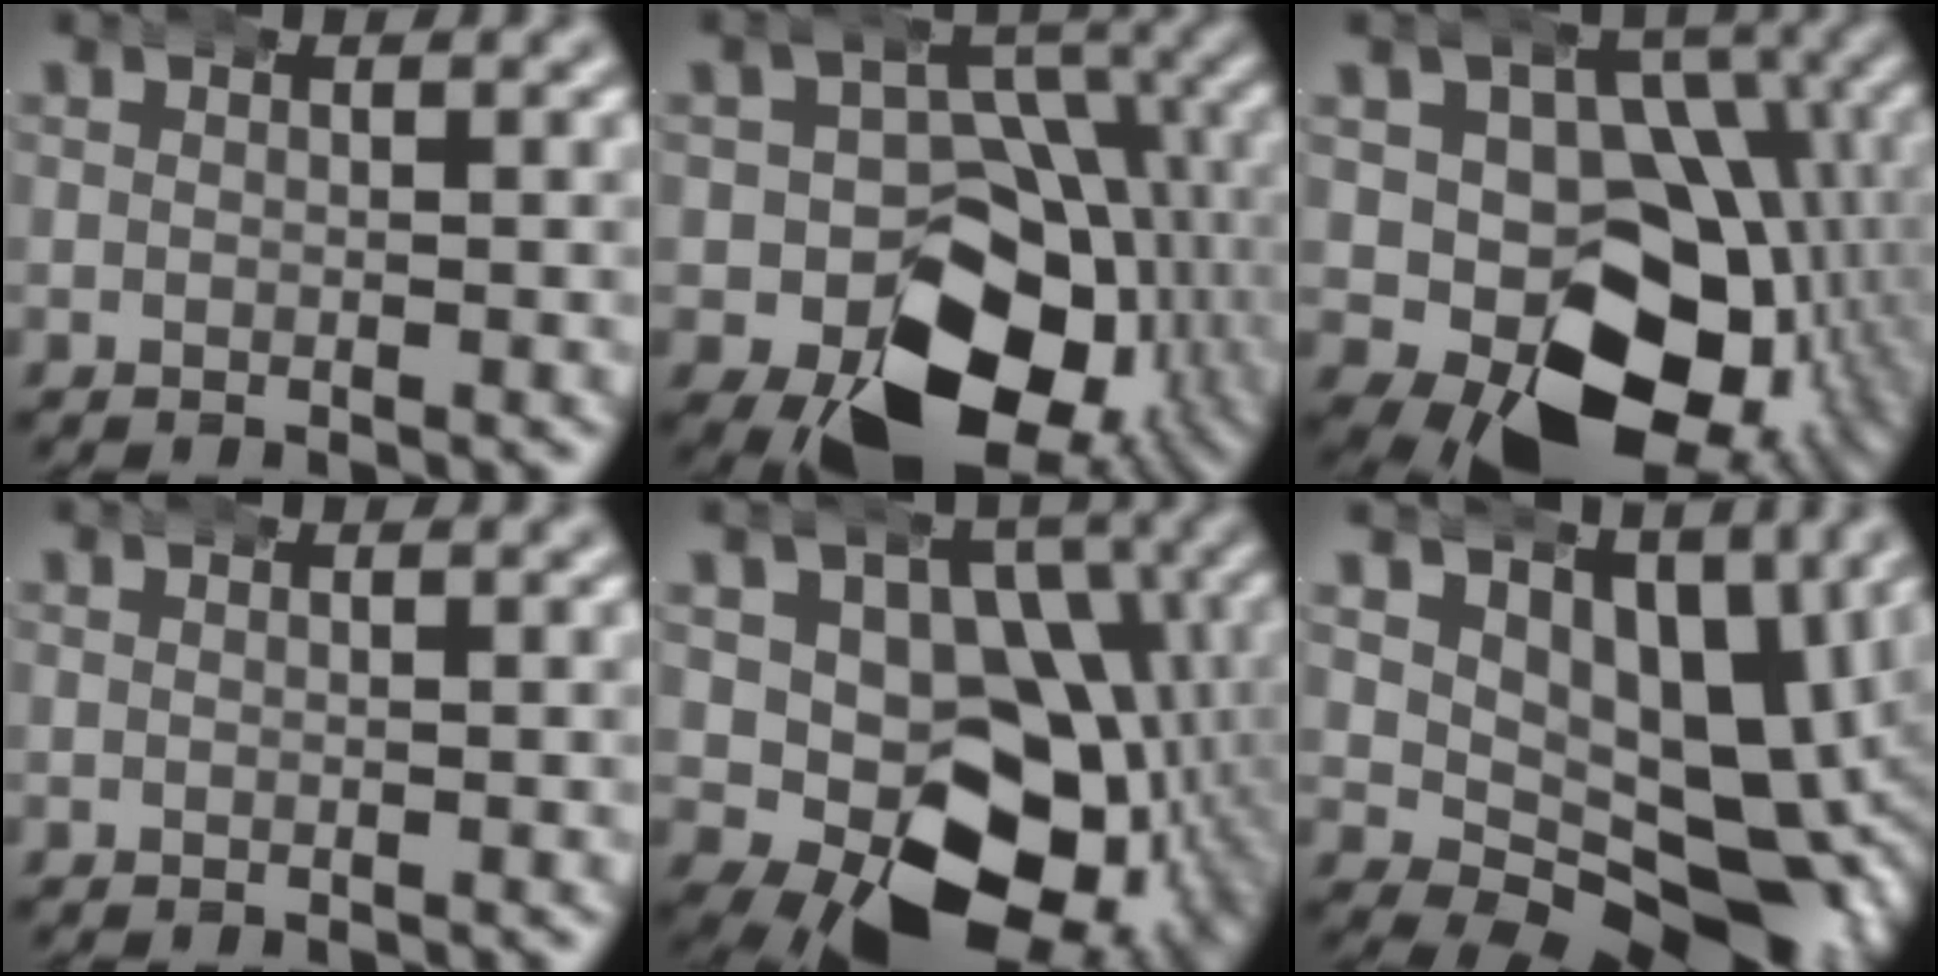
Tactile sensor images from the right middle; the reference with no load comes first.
{"total": 17.2, "force": [-4.7, 13.1, 10.1], "torque": [-0.185, -0.080, -0.050]}
{"total": 19.1, "force": [-1.9, 14.9, 11.8], "torque": [-0.219, -0.084, -0.006]}
{"total": 0.0}
{"total": 17.3, "force": [-1.2, 13.5, 10.7], "torque": [-0.198, -0.066, -0.001]}
{"total": 10.4, "force": [1.5, 7.2, 7.3], "torque": [-0.116, -0.030, 0.037]}